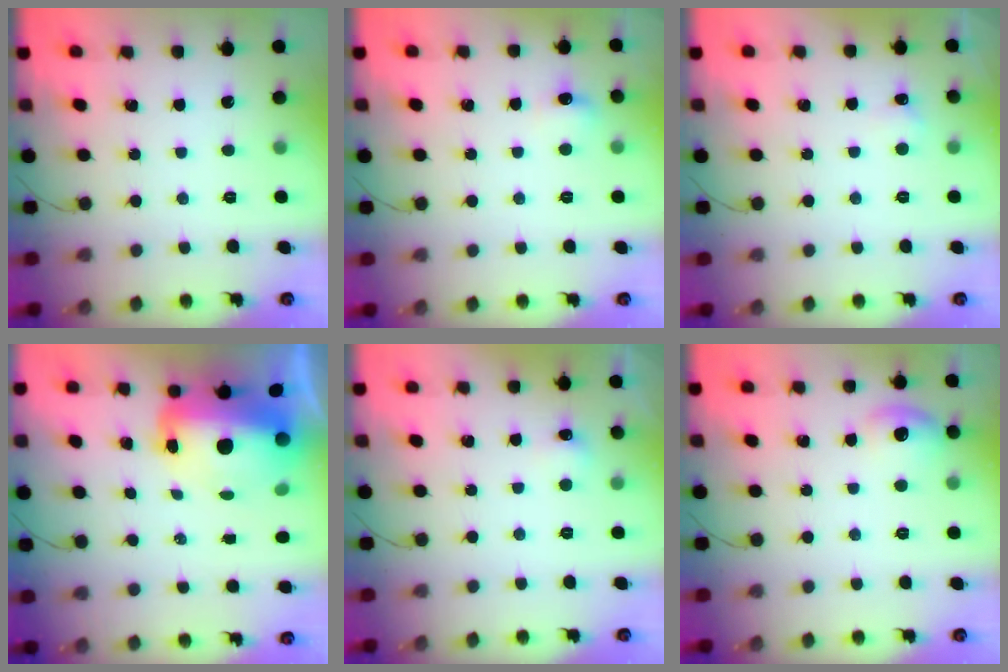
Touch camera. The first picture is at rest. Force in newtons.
{"total": 9.1, "press": 5.0, "slide": 7.7}
{"total": 3.6, "press": 3.5, "slide": 1.0}
{"total": 13.7, "press": 13.3, "slide": 3.4}
{"total": 4.8, "press": 4.7, "slide": 1.1}
{"total": 10.5, "press": 7.9, "slide": 7.0}